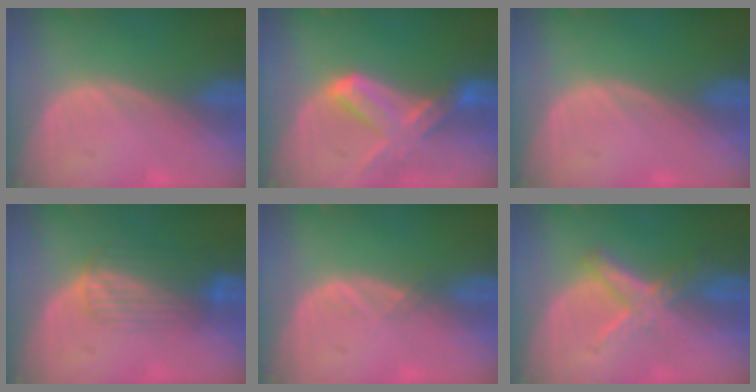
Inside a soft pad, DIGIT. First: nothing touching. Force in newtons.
{"total": 7.2, "press": 6.7, "slide": 2.8}
{"total": 0.0}
{"total": 6.8, "press": 5.7, "slide": 3.7}
{"total": 1.0, "press": 0.9, "slide": 0.5}
{"total": 5.7, "press": 5.4, "slide": 1.7}